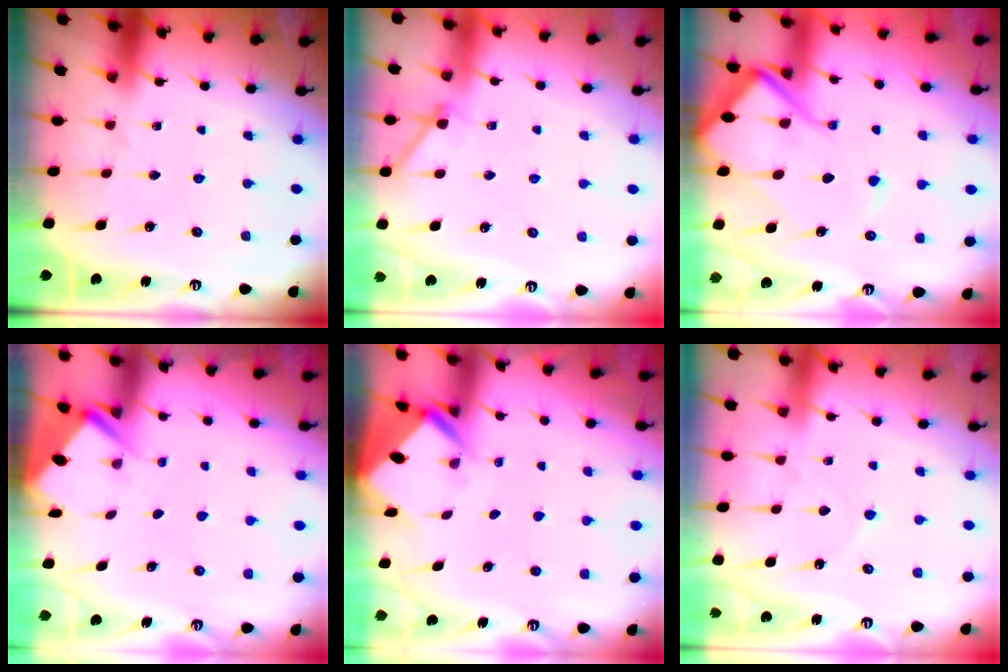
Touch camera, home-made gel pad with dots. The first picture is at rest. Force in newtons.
{"total": 4.0, "press": 4.0, "slide": 0.5}
{"total": 12.8, "press": 12.7, "slide": 1.6}
{"total": 2.7, "press": 2.7, "slide": 0.4}
{"total": 5.0, "press": 4.9, "slide": 0.3}
{"total": 3.5, "press": 3.5, "slide": 0.4}